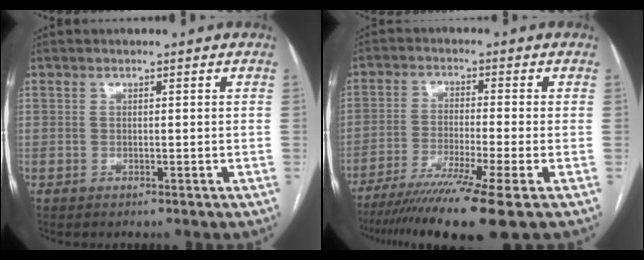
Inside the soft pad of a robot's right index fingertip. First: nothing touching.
{"total": 13.1, "force": [-9.3, -1.9, 9.0], "torque": [-0.156, -0.041, -0.150]}